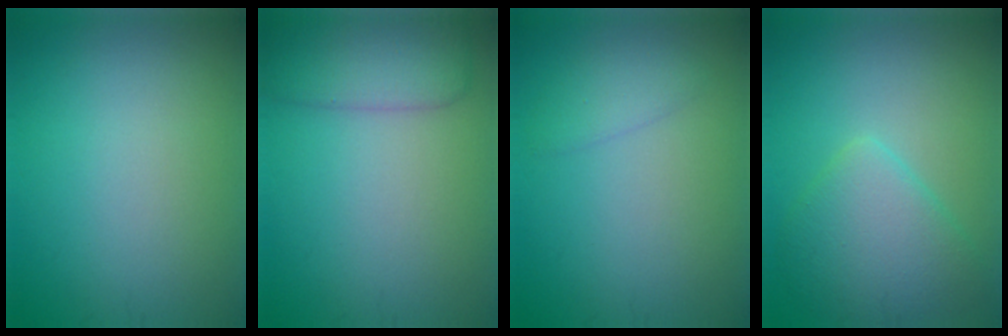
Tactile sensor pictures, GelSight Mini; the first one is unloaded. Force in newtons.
{"total": 3.8, "press": 3.8, "slide": 0.1}
{"total": 1.5, "press": 1.5, "slide": 0.2}
{"total": 4.9, "press": 4.9, "slide": 0.2}